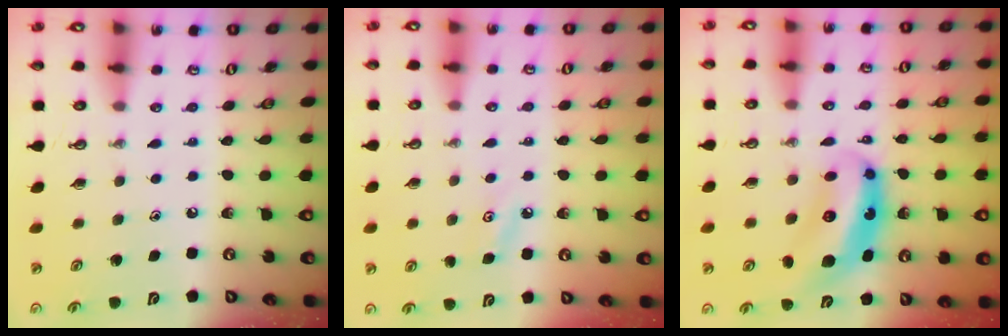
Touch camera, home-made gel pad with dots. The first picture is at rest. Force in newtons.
{"total": 4.1, "press": 4.0, "slide": 0.7}
{"total": 8.2, "press": 8.1, "slide": 0.4}